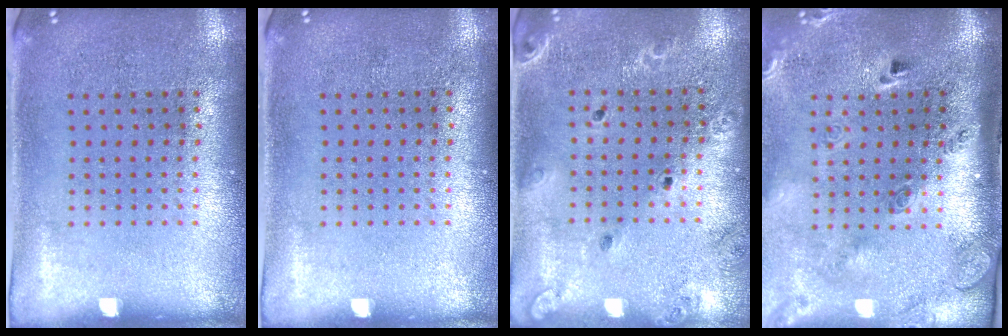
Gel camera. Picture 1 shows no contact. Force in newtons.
{"total": 0.0}
{"total": 1.5, "press": 1.4, "slide": 0.2}
{"total": 2.9, "press": 2.0, "slide": 2.1}